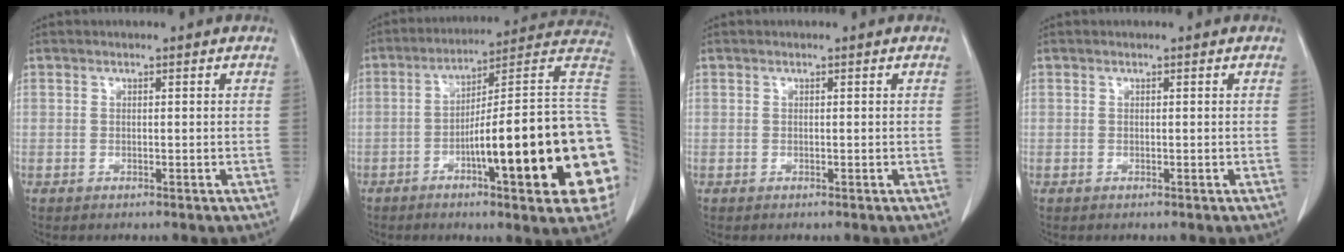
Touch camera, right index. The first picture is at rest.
{"total": 25.1, "force": [-5.0, 1.9, 24.5], "torque": [-0.239, 0.017, -0.076]}
{"total": 0.0}
{"total": 0.0}